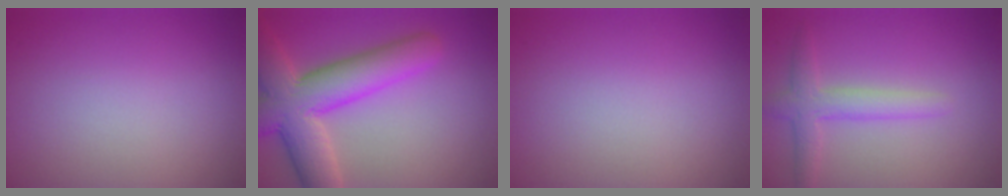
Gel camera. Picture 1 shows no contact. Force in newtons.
{"total": 8.9, "press": 8.9, "slide": 0.6}
{"total": 0.0}
{"total": 2.8, "press": 2.8, "slide": 0.1}